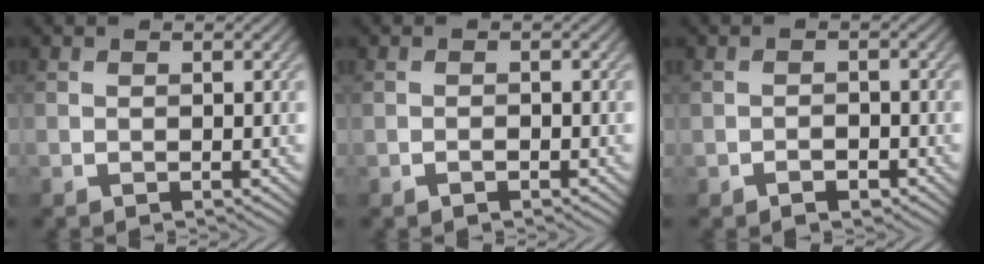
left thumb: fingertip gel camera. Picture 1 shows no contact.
{"total": 0.9, "force": [-0.6, 0.2, 0.6], "torque": [-0.012, 0.000, -0.011]}
{"total": 1.7, "force": [-1.1, 0.9, 0.9], "torque": [-0.014, 0.000, -0.020]}